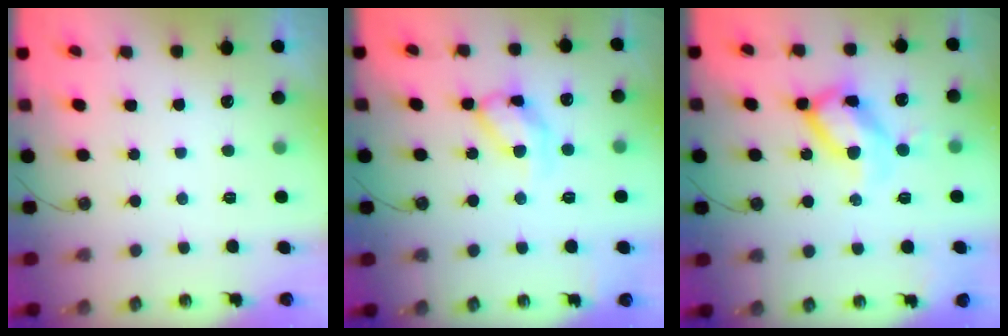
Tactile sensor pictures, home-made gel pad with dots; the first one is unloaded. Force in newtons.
{"total": 12.2, "press": 12.1, "slide": 1.6}
{"total": 17.2, "press": 17.2, "slide": 0.9}